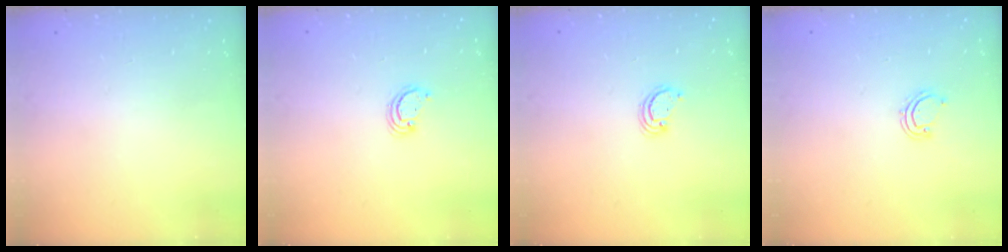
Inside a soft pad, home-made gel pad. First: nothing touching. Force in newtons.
{"total": 2.3, "press": 2.3, "slide": 0.2}
{"total": 2.3, "press": 2.3, "slide": 0.2}
{"total": 4.8, "press": 4.5, "slide": 1.8}